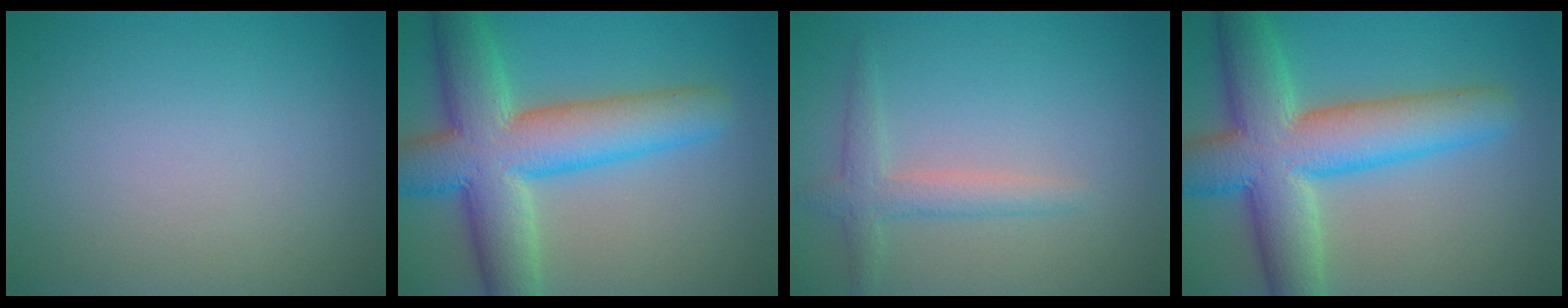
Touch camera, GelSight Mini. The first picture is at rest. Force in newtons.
{"total": 10.5, "press": 10.5, "slide": 0.5}
{"total": 2.4, "press": 2.4, "slide": 0.1}
{"total": 10.5, "press": 10.5, "slide": 0.5}